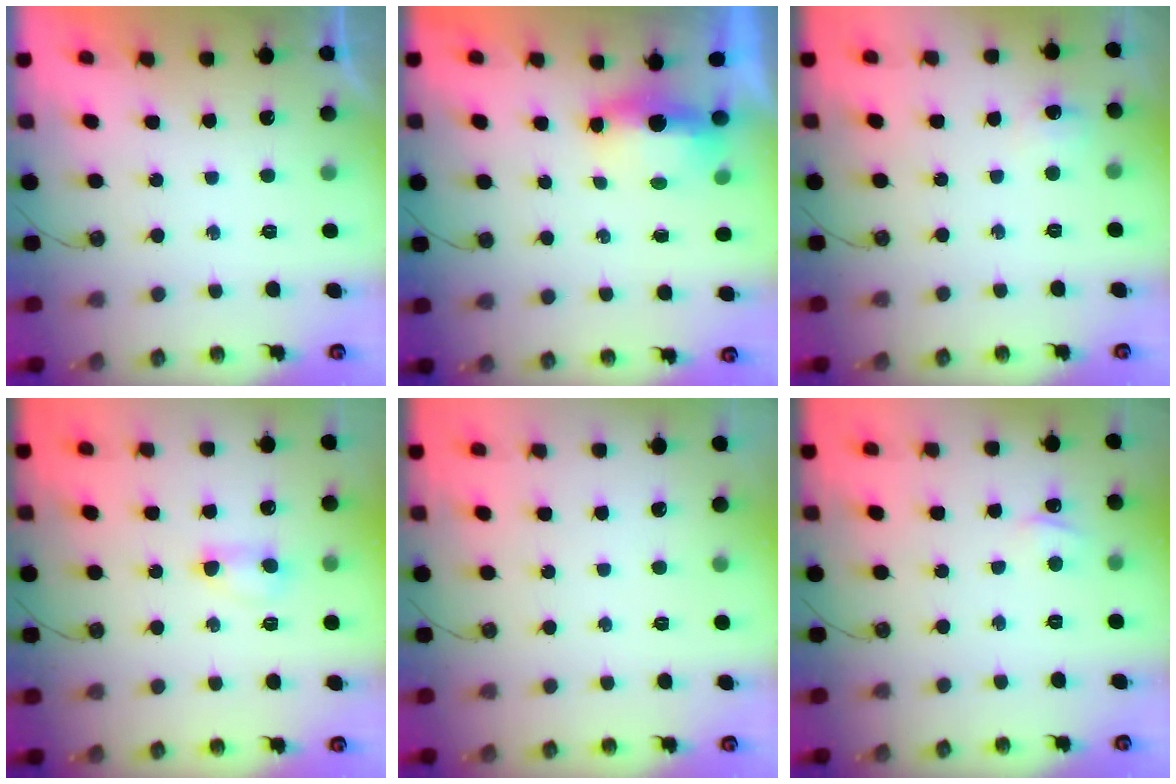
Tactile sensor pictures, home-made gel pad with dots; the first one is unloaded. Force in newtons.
{"total": 13.8, "press": 6.8, "slide": 11.9}
{"total": 5.9, "press": 5.8, "slide": 0.6}
{"total": 4.8, "press": 4.7, "slide": 1.1}
{"total": 0.0}
{"total": 2.3, "press": 2.2, "slide": 0.3}